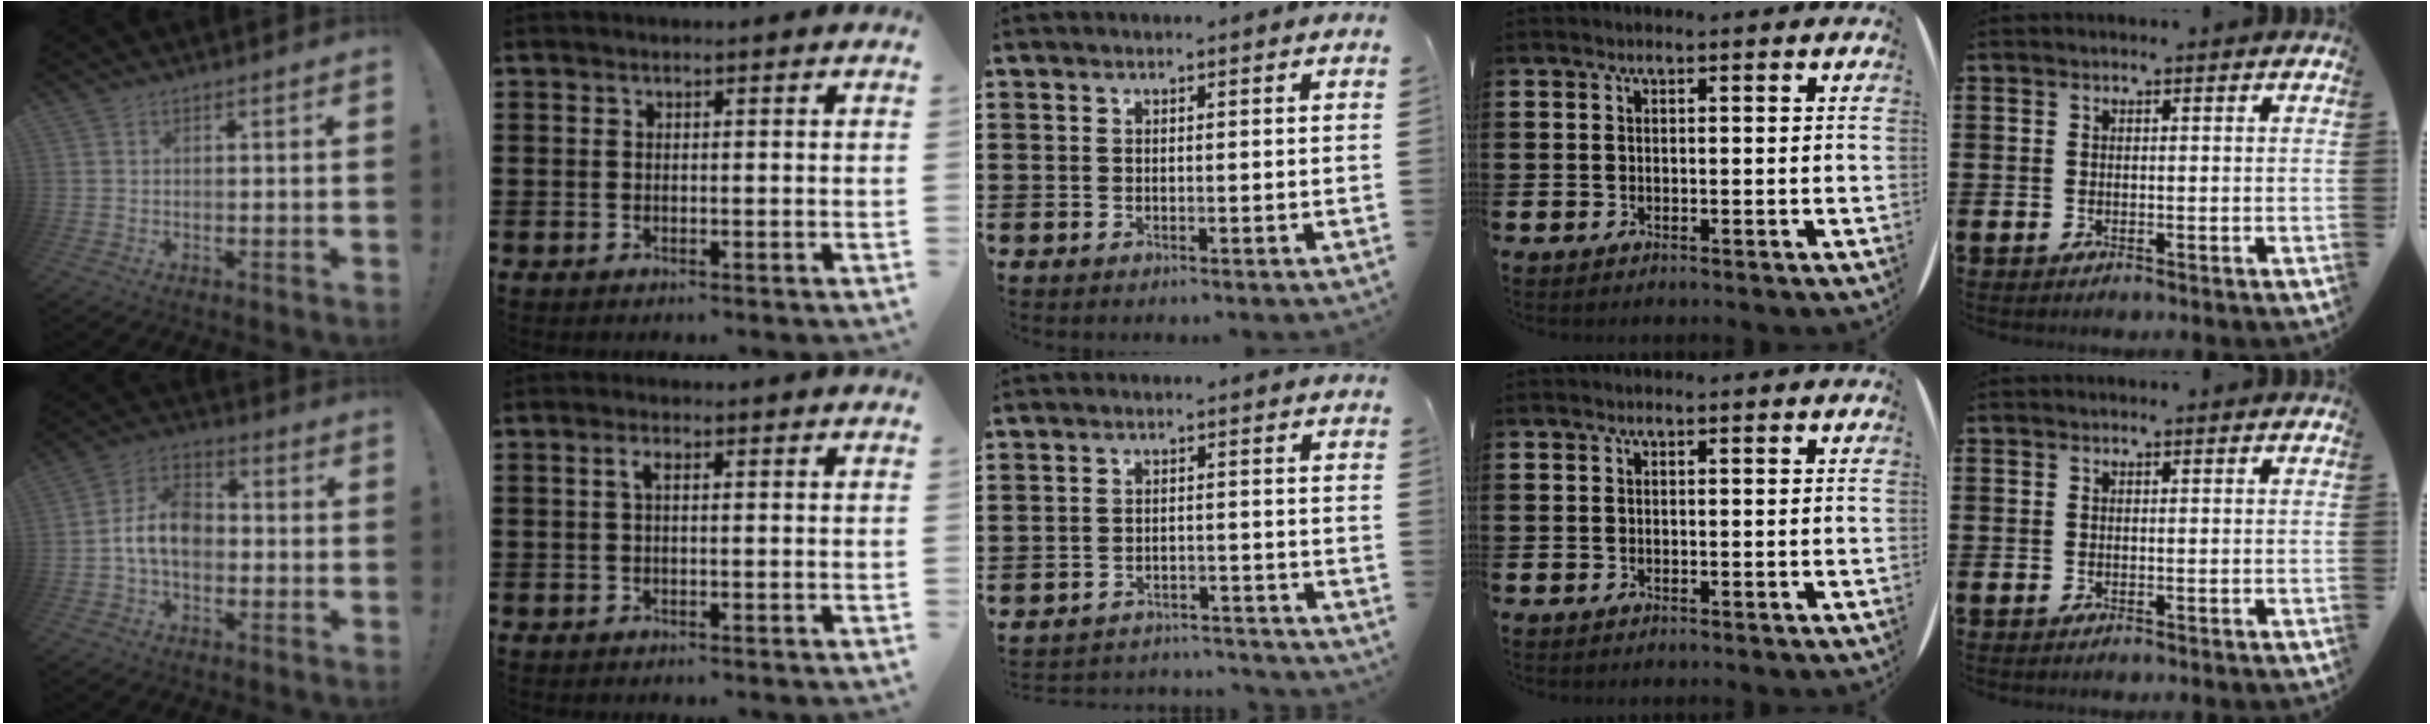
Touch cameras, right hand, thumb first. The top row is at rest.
{"thumb": {"total": 11.2, "force": [-1.5, 8.0, 7.7], "torque": [-0.133, 0.018, -0.023]}, "index": {"total": 1.5, "force": [0.2, 0.5, 1.4], "torque": [-0.029, 0.005, 0.002]}, "middle": {"total": 3.5, "force": [-3.5, 0.3, -0.1], "torque": [-0.004, 0.002, -0.075]}}